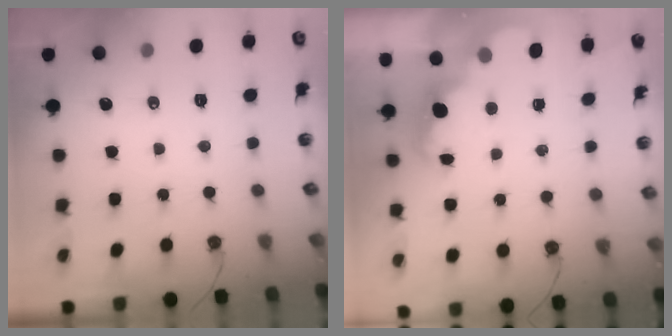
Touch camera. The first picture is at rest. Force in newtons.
{"total": 2.3, "press": 2.3, "slide": 0.5}